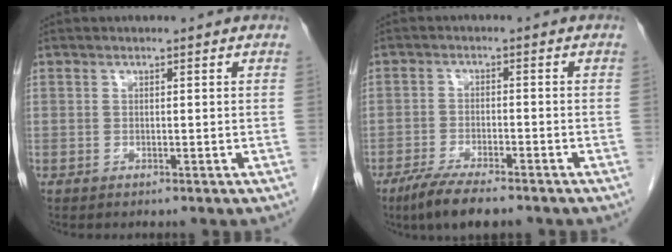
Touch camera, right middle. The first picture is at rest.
{"total": 7.9, "force": [-6.0, 1.4, 5.0], "torque": [-0.086, -0.017, -0.096]}